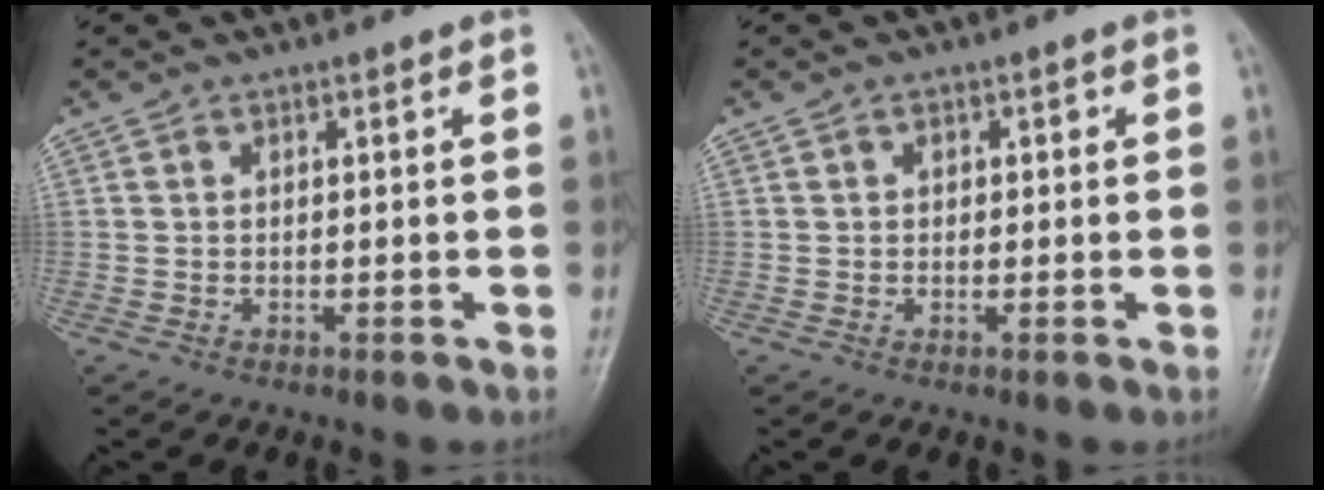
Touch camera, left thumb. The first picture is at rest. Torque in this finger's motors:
{"motor_torque": [-0.45, 0.10, -0.34, -0.22, 0.01]}